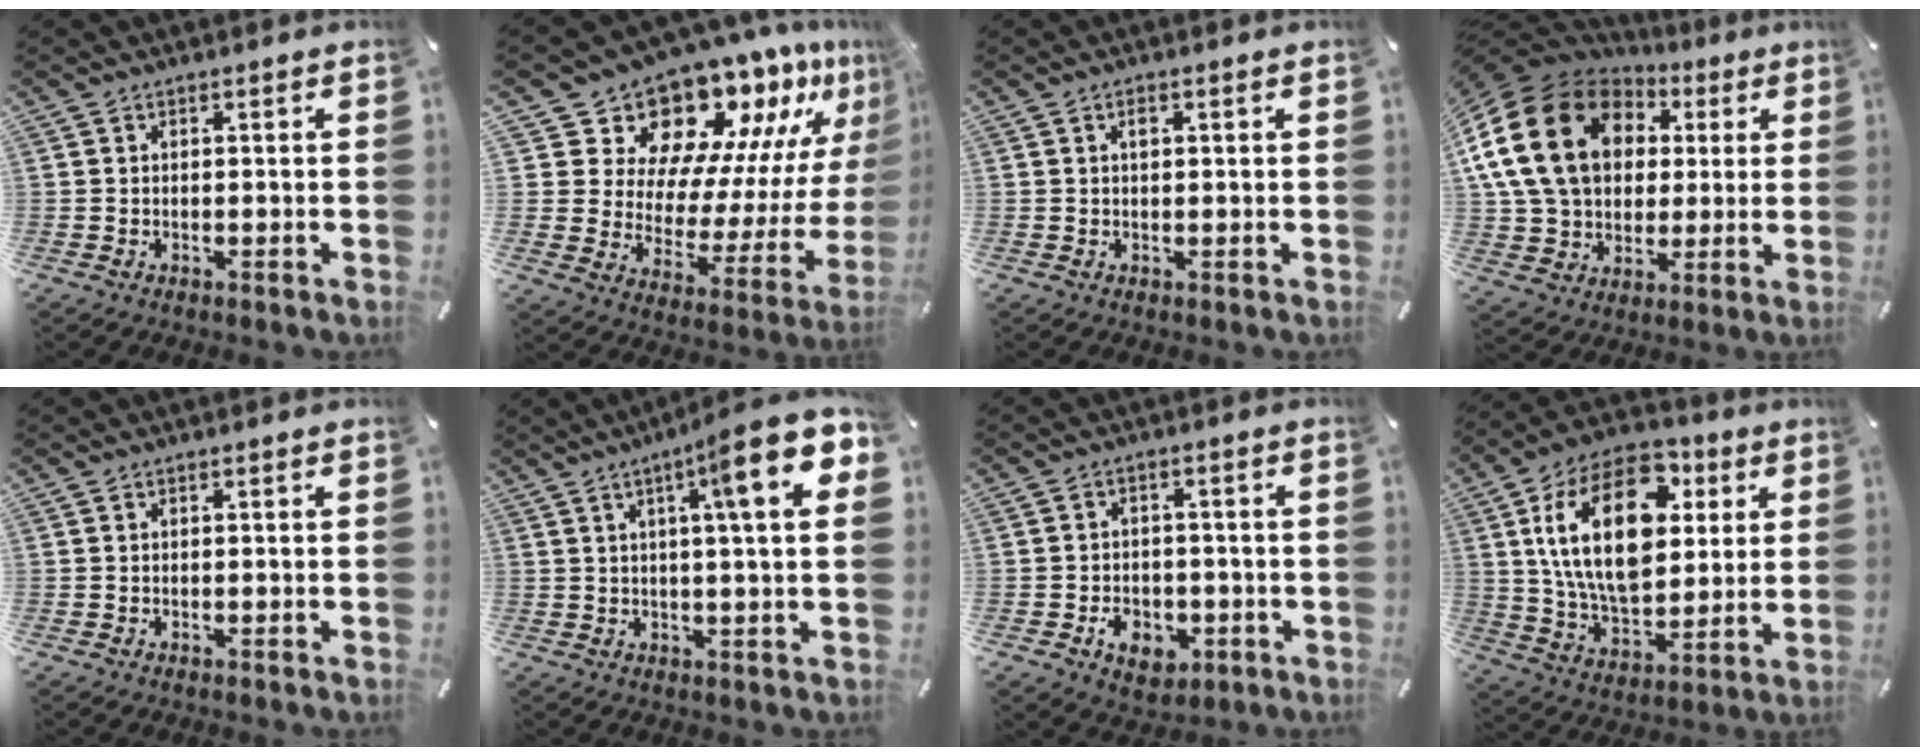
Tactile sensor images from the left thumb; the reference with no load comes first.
{"total": 17.5, "force": [15.6, 7.0, 3.6], "torque": [-0.058, -0.155, 0.269]}
{"total": 1.2, "force": [0.4, 0.6, 0.9], "torque": [-0.012, 0.000, 0.005]}
{"total": 23.3, "force": [5.1, 17.8, 14.1], "torque": [-0.301, 0.001, 0.084]}
{"total": 0.0}
{"total": 14.1, "force": [6.0, 1.2, 12.7], "torque": [-0.197, -0.027, 0.085]}
{"total": 6.7, "force": [-2.3, 5.5, 3.1], "torque": [-0.048, 0.010, -0.041]}
{"total": 23.6, "force": [7.1, 14.9, 16.8], "torque": [-0.335, -0.014, 0.115]}